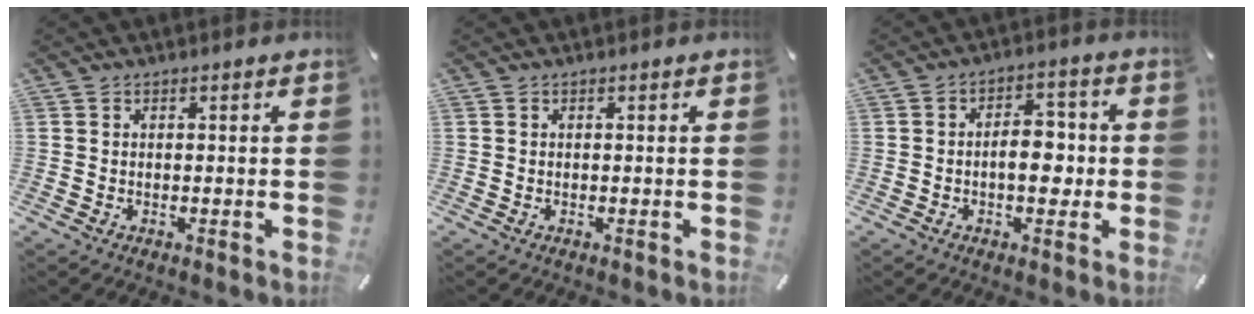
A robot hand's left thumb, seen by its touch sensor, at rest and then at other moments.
{"total": 0.0}
{"total": 8.0, "force": [-1.2, 4.8, 6.3], "torque": [-0.083, 0.008, -0.023]}